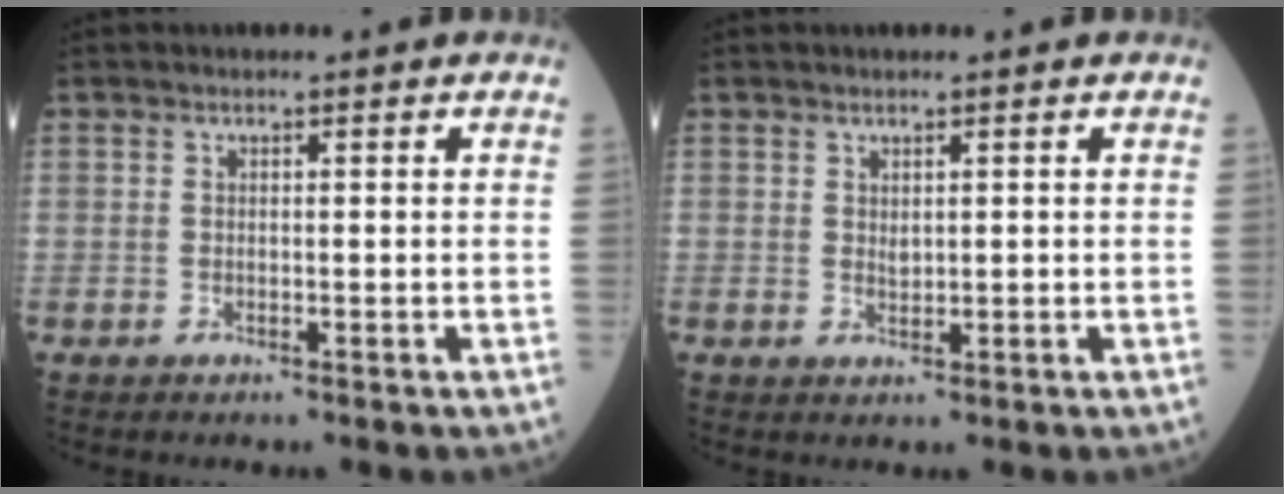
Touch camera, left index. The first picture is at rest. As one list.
[{"total": 1.1, "force": [0.6, 0.6, 0.8], "torque": [-0.017, -0.002, 0.013]}]